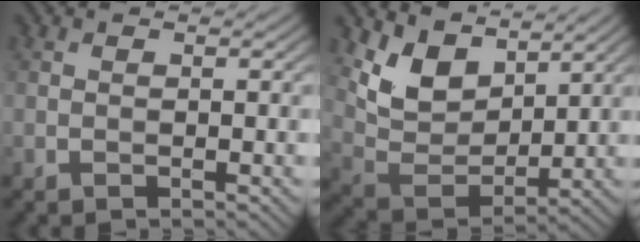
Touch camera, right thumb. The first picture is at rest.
{"total": 8.6, "force": [5.4, 4.7, 4.7], "torque": [-0.110, -0.008, 0.103]}